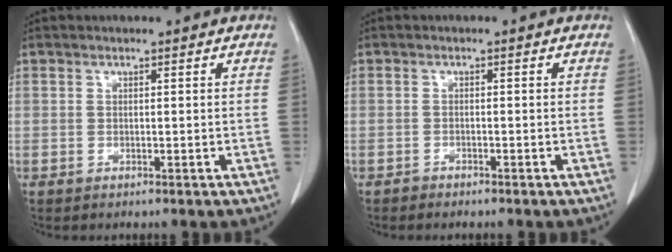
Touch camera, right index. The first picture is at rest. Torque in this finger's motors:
{"motor_torque": [0.07, -0.10, 0.02, 0.01]}